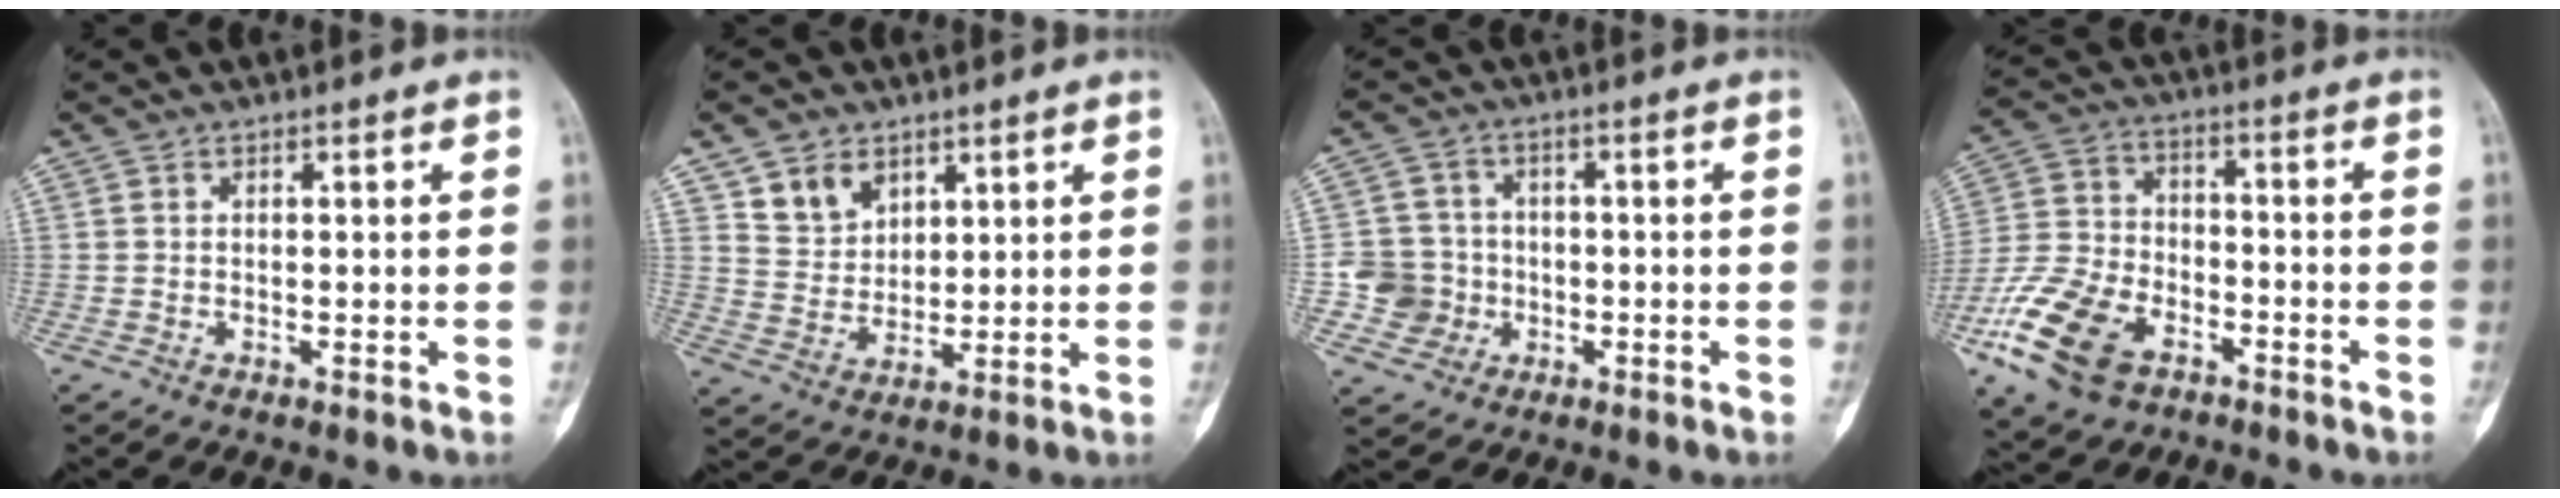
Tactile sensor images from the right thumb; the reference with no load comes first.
{"total": 7.2, "force": [4.2, 5.2, 2.7], "torque": [-0.022, -0.029, 0.086]}
{"total": 7.2, "force": [-1.7, 6.9, 0.8], "torque": [0.021, 0.015, -0.032]}
{"total": 16.0, "force": [-8.1, 9.6, 9.9], "torque": [-0.197, 0.029, -0.153]}